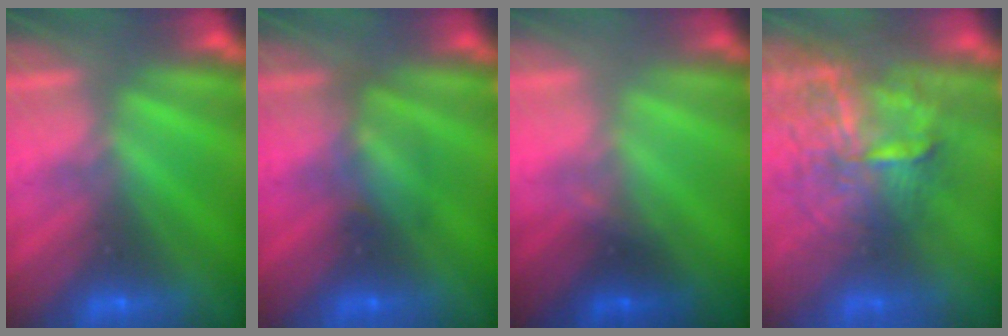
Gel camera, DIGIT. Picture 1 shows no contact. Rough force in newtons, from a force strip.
{"total": 2.4}
{"total": 1.6}
{"total": 7.2}